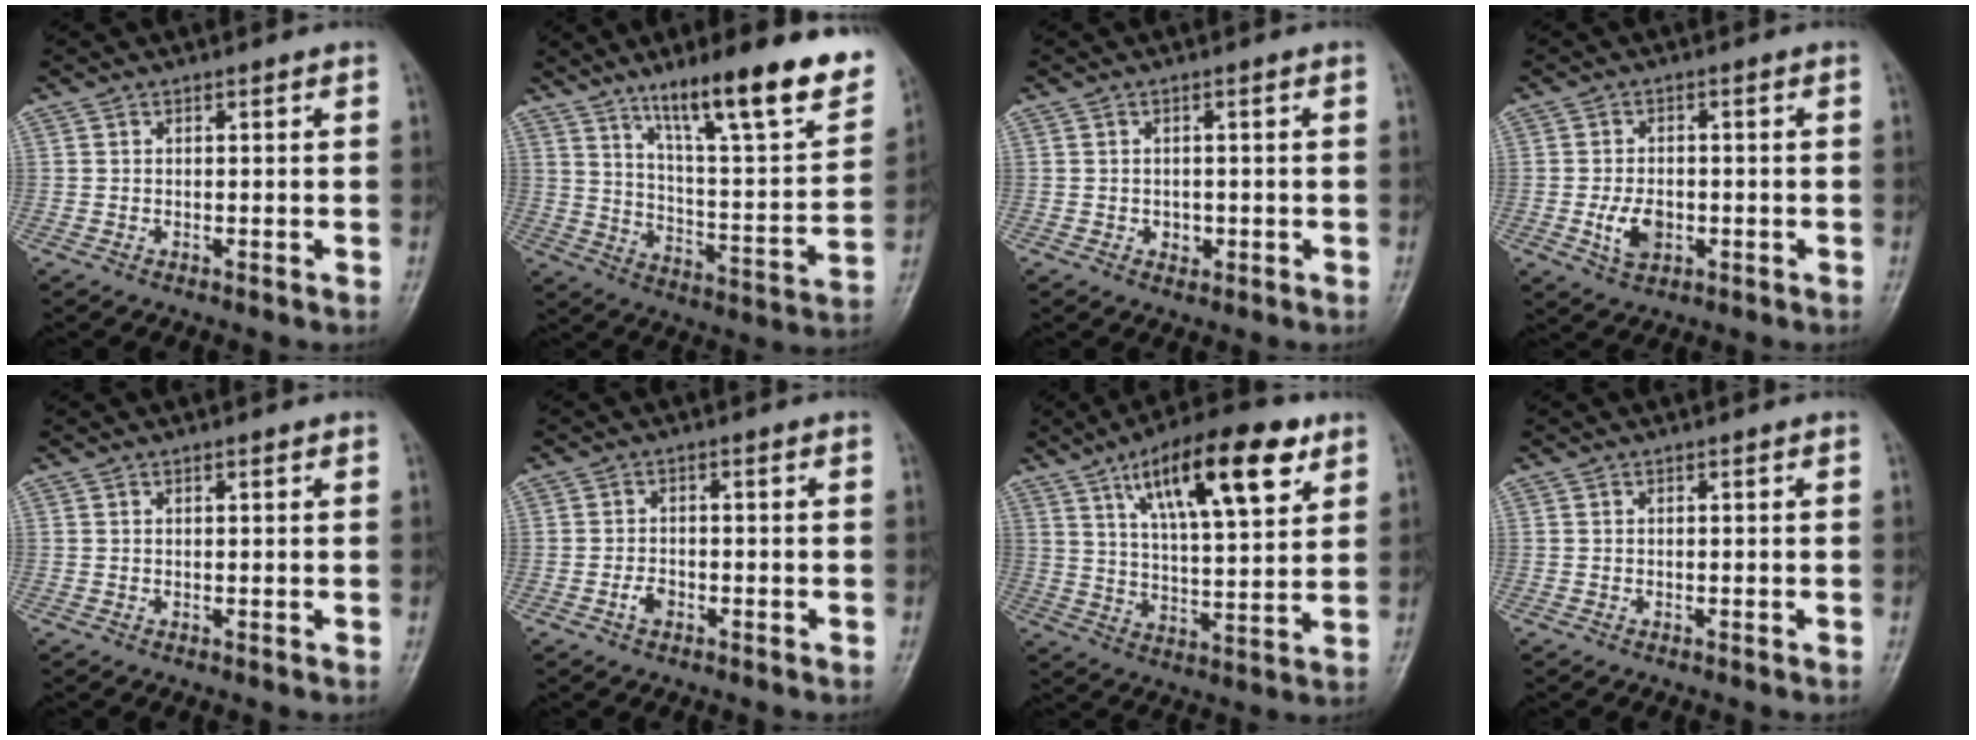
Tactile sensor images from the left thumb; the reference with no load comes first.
{"total": 22.9, "force": [14.6, 4.4, 17.0], "torque": [-0.226, -0.056, 0.231]}
{"total": 1.9, "force": [-0.4, 1.6, 1.0], "torque": [-0.006, 0.002, -0.001]}
{"total": 5.5, "force": [-1.3, 3.6, 3.9], "torque": [-0.064, 0.001, -0.019]}
{"total": 0.7, "force": [0.4, 0.2, 0.5], "torque": [-0.008, -0.001, 0.006]}
{"total": 2.1, "force": [-1.1, 1.3, 1.3], "torque": [-0.023, 0.007, -0.021]}
{"total": 19.1, "force": [9.7, 6.3, 15.3], "torque": [-0.216, -0.030, 0.157]}
{"total": 0.0}